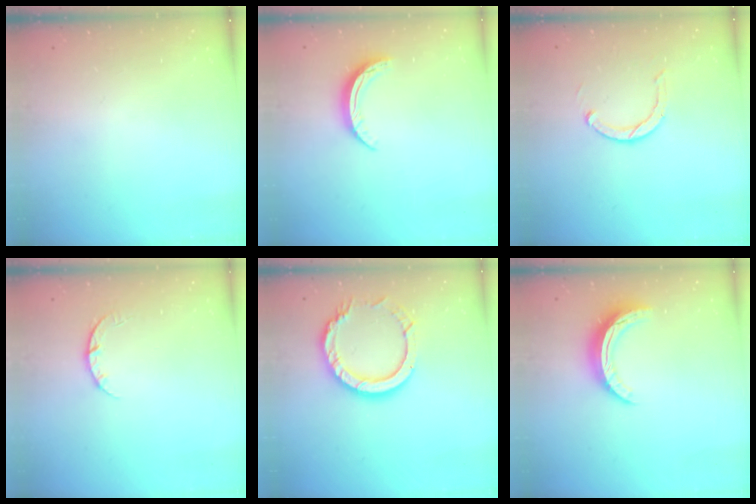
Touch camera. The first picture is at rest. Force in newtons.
{"total": 6.3, "press": 6.3, "slide": 0.6}
{"total": 2.9, "press": 2.9, "slide": 0.4}
{"total": 3.6, "press": 3.6, "slide": 0.5}
{"total": 12.3, "press": 12.2, "slide": 1.0}
{"total": 9.4, "press": 9.4, "slide": 0.7}